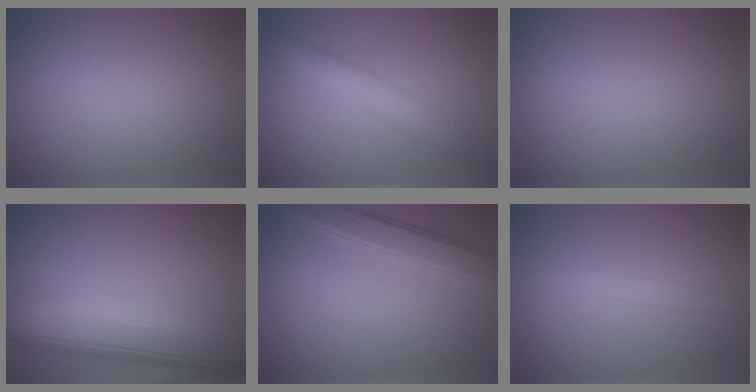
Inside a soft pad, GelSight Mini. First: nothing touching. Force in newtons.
{"total": 3.4, "press": 3.4, "slide": 0.1}
{"total": 0.0}
{"total": 10.4, "press": 10.4, "slide": 0.6}
{"total": 3.4, "press": 3.4, "slide": 0.2}
{"total": 1.4, "press": 1.4, "slide": 0.0}